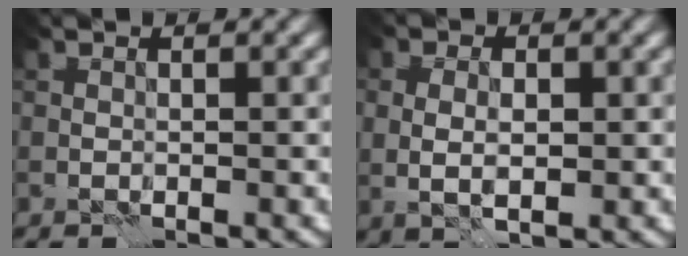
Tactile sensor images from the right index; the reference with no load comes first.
{"total": 3.1, "force": [0.0, 1.9, 2.4], "torque": [-0.040, -0.002, 0.008]}